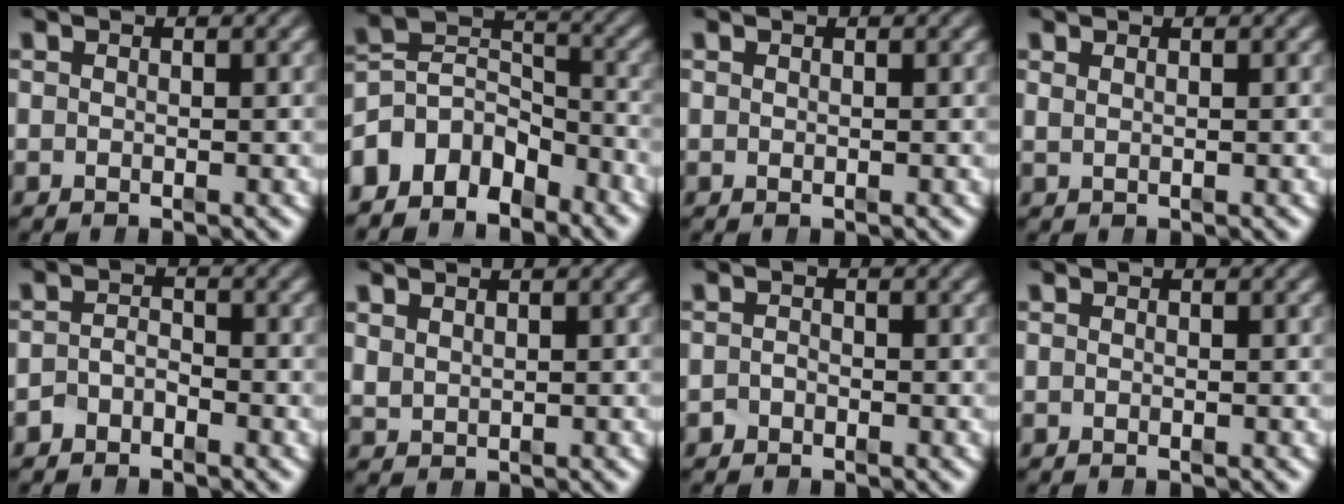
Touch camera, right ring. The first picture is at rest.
{"total": 10.3, "force": [-3.5, 8.0, 5.3], "torque": [-0.102, -0.045, -0.054]}
{"total": 0.0}
{"total": 0.9, "force": [0.6, -0.5, 0.3], "torque": [0.002, 0.000, 0.017]}
{"total": 2.0, "force": [-1.7, 1.1, 0.4], "torque": [-0.006, -0.010, -0.028]}
{"total": 1.2, "force": [1.1, 0.6, 0.3], "torque": [-0.006, -0.003, 0.032]}
{"total": 1.0, "force": [-0.9, 0.4, -0.1], "torque": [0.004, -0.009, -0.013]}
{"total": 0.0}